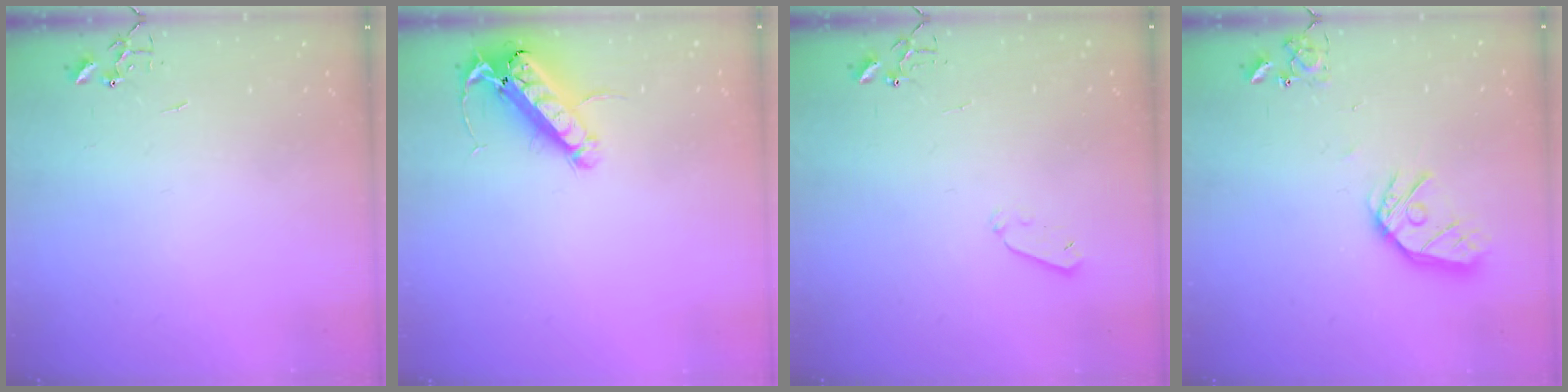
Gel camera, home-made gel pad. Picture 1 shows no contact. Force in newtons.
{"total": 14.7, "press": 14.5, "slide": 2.6}
{"total": 4.0, "press": 3.9, "slide": 0.8}
{"total": 14.1, "press": 14.0, "slide": 1.7}